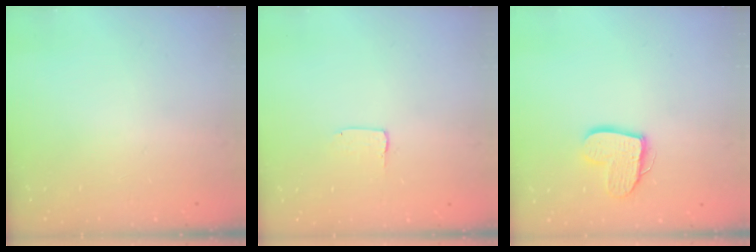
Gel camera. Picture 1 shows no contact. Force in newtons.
{"total": 2.0, "press": 2.0, "slide": 0.1}
{"total": 11.8, "press": 11.7, "slide": 1.2}